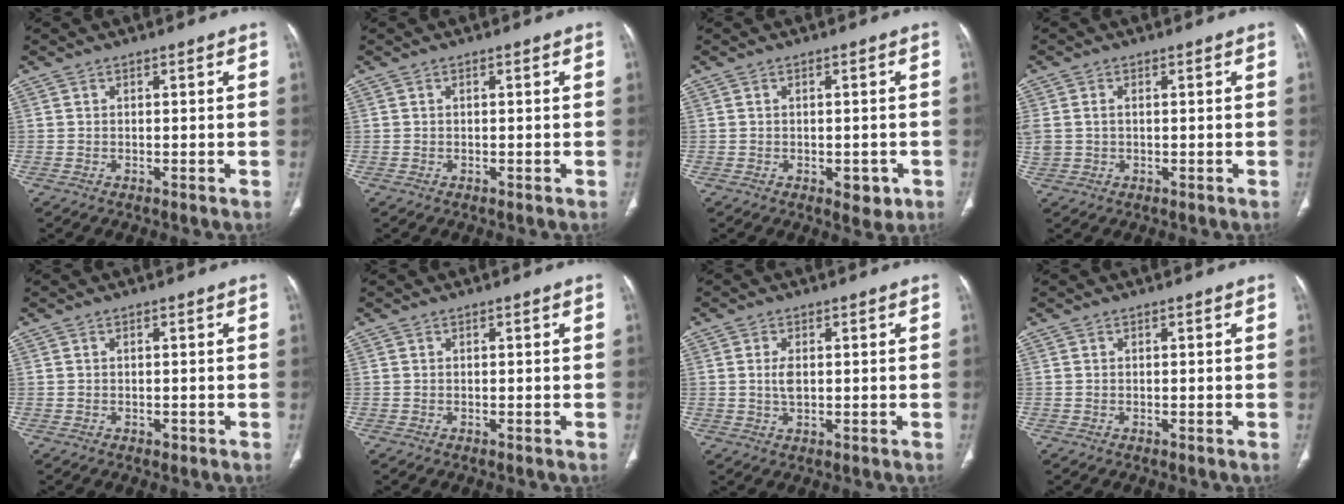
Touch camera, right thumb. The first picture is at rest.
{"total": 0.0}
{"total": 3.7, "force": [-1.3, 2.1, 2.7], "torque": [-0.019, 0.001, -0.009]}
{"total": 3.6, "force": [0.2, 2.6, 2.4], "torque": [-0.074, 0.013, 0.007]}
{"total": 0.7, "force": [-0.2, 0.5, 0.5], "torque": [-0.008, 0.000, -0.001]}
{"total": 0.0}
{"total": 2.9, "force": [0.2, 1.6, 2.4], "torque": [-0.049, -0.001, 0.005]}
{"total": 0.0}